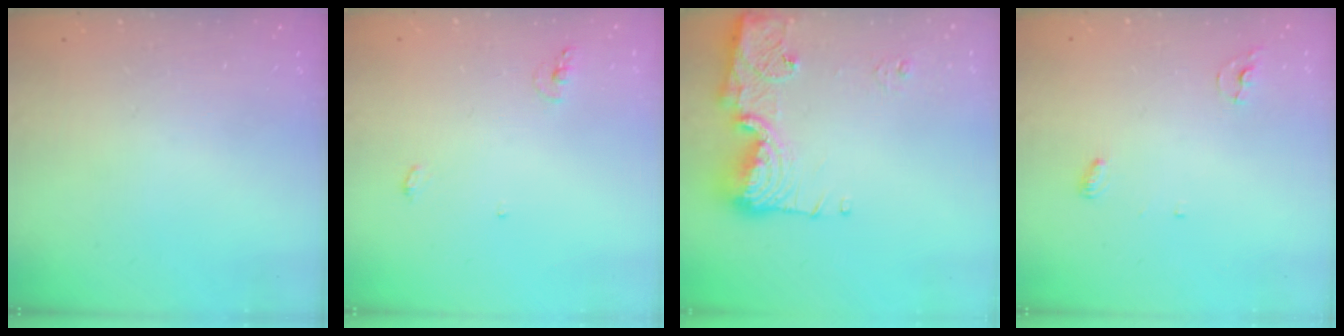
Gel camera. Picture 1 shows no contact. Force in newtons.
{"total": 5.0, "press": 4.8, "slide": 1.5}
{"total": 14.7, "press": 14.6, "slide": 1.6}
{"total": 3.8, "press": 3.8, "slide": 0.3}